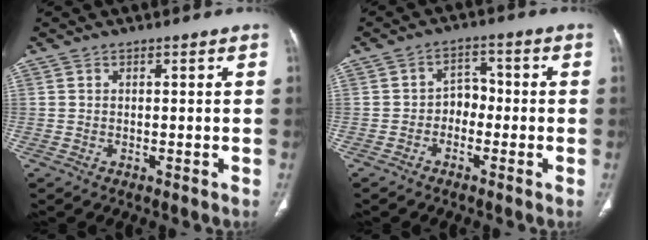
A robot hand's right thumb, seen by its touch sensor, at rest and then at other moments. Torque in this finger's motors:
{"motor_torque": [-0.15, 0.10, 0.45, -0.10, -0.02]}